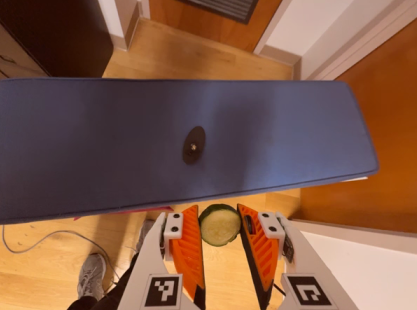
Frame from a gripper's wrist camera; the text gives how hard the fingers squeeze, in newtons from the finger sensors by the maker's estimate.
{"total": 11.0, "left": 11.4, "right": 10.5}